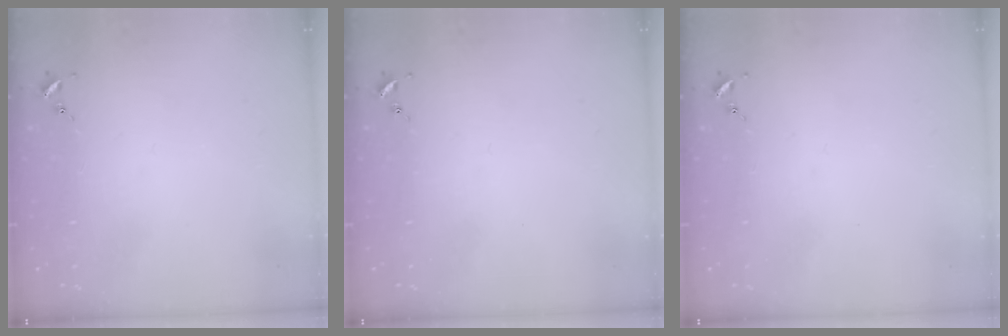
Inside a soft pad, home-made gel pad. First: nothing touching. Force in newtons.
{"total": 0.0}
{"total": 0.0}